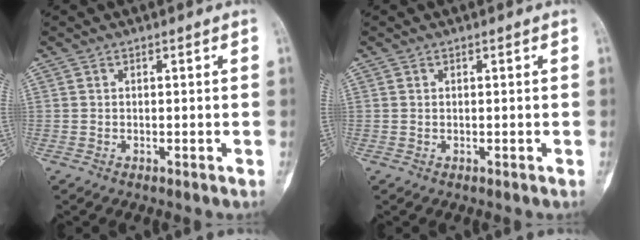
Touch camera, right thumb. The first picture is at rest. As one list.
[{"total": 0.0}]